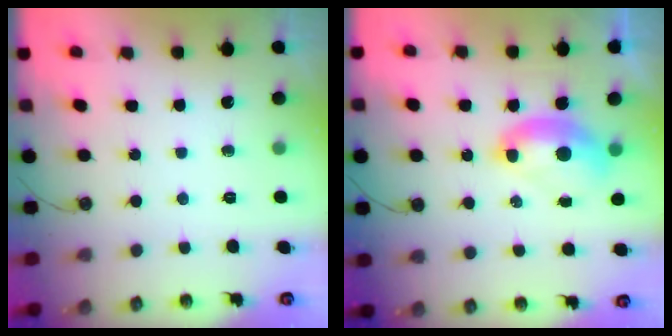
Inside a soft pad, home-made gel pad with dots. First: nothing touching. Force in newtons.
{"total": 2.5, "press": 2.5, "slide": 0.6}